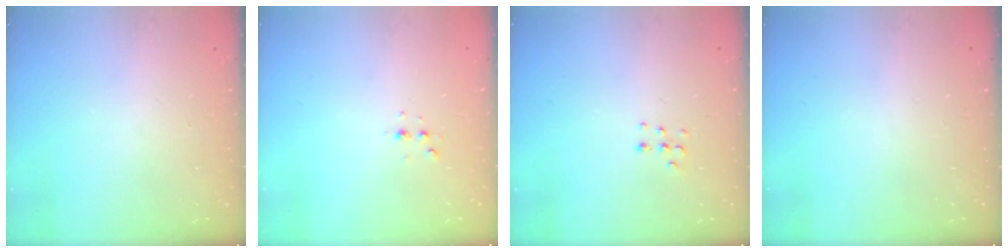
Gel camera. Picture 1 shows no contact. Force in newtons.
{"total": 2.8, "press": 2.8, "slide": 0.7}
{"total": 3.9, "press": 3.8, "slide": 1.0}
{"total": 0.0}